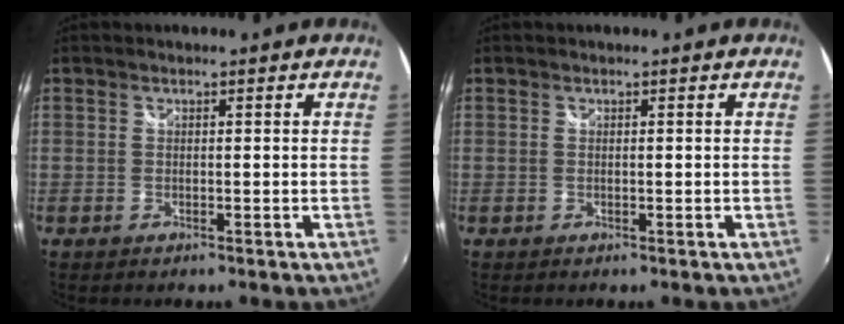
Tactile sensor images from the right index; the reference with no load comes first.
{"total": 0.0}